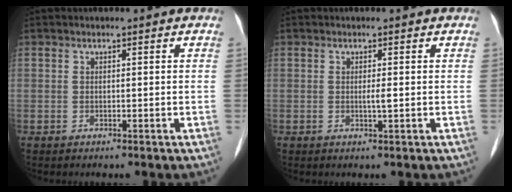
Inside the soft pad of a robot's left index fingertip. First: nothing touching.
{"total": 1.1, "force": [-0.1, 0.0, 1.1], "torque": [-0.022, -0.001, -0.003]}